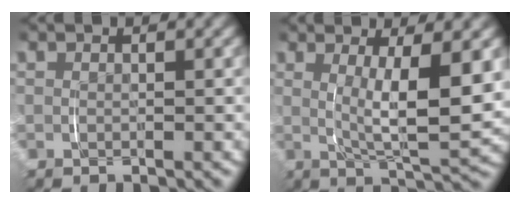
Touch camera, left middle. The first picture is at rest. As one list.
[{"total": 7.2, "force": [1.3, 1.9, 6.8], "torque": [-0.105, -0.013, 0.027]}]